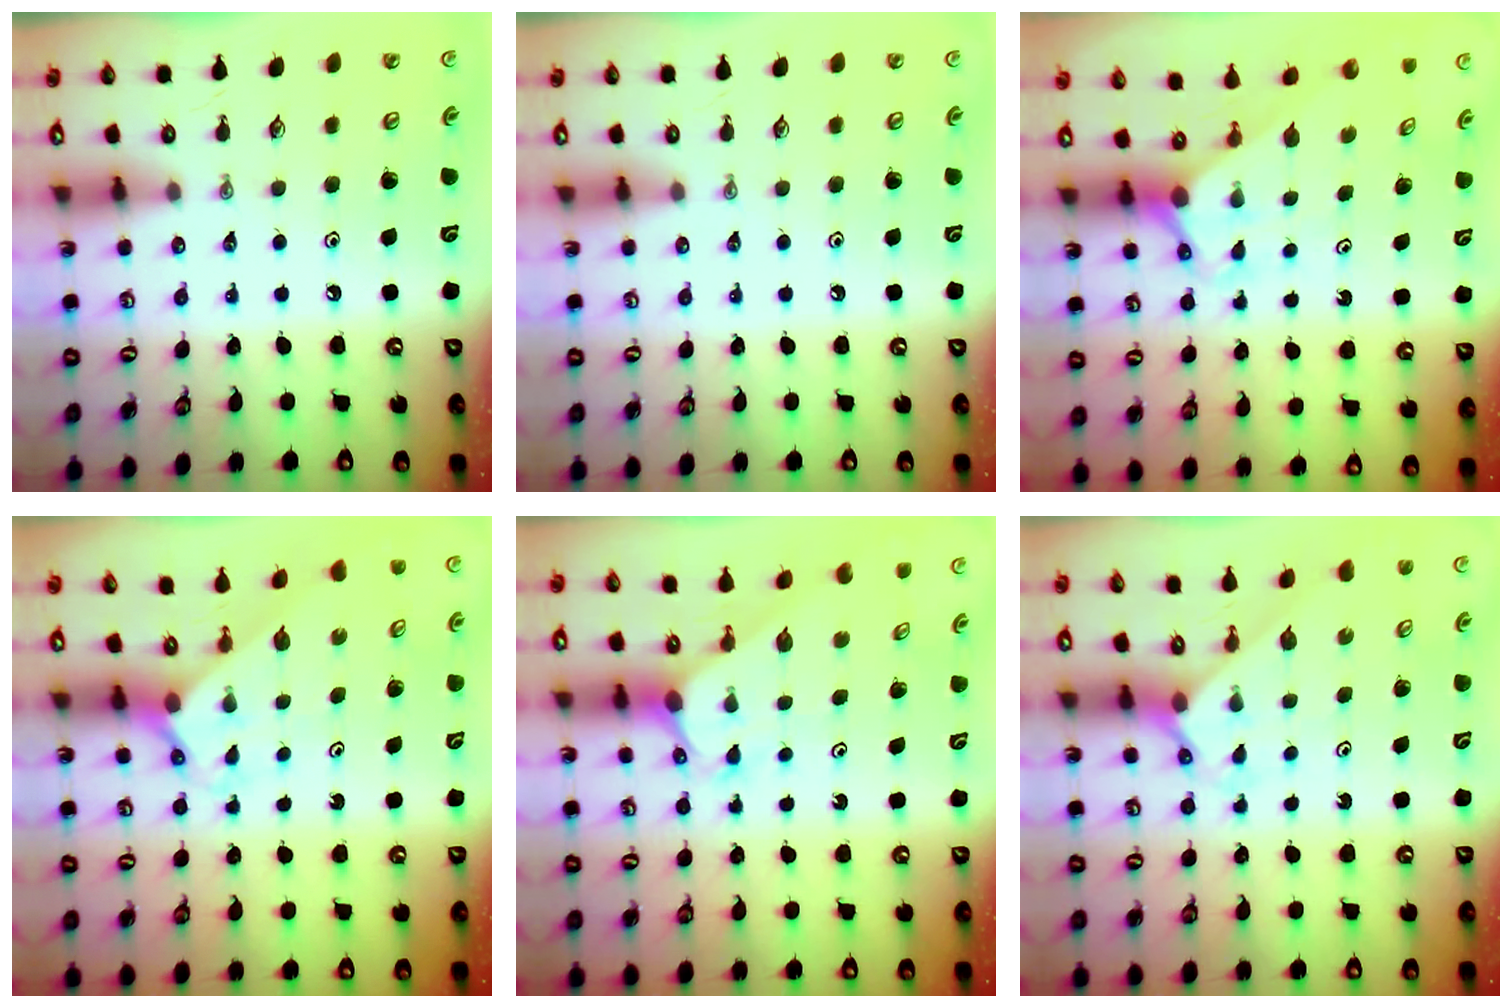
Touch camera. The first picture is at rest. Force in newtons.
{"total": 0.0}
{"total": 2.9, "press": 2.9, "slide": 0.0}
{"total": 2.0, "press": 2.0, "slide": 0.2}
{"total": 2.6, "press": 2.6, "slide": 0.1}
{"total": 2.5, "press": 2.5, "slide": 0.2}